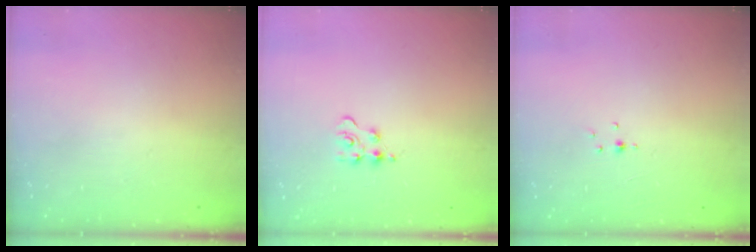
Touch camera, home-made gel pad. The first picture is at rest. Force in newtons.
{"total": 4.8, "press": 4.8, "slide": 0.5}
{"total": 1.5, "press": 1.5, "slide": 0.3}